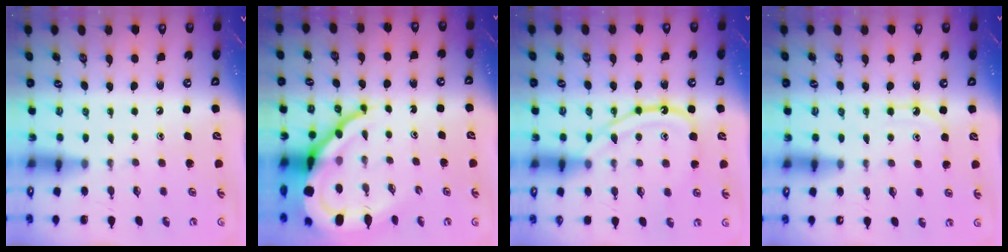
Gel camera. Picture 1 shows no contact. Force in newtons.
{"total": 16.8, "press": 16.7, "slide": 1.7}
{"total": 12.5, "press": 12.5, "slide": 1.1}
{"total": 6.4, "press": 6.3, "slide": 0.8}